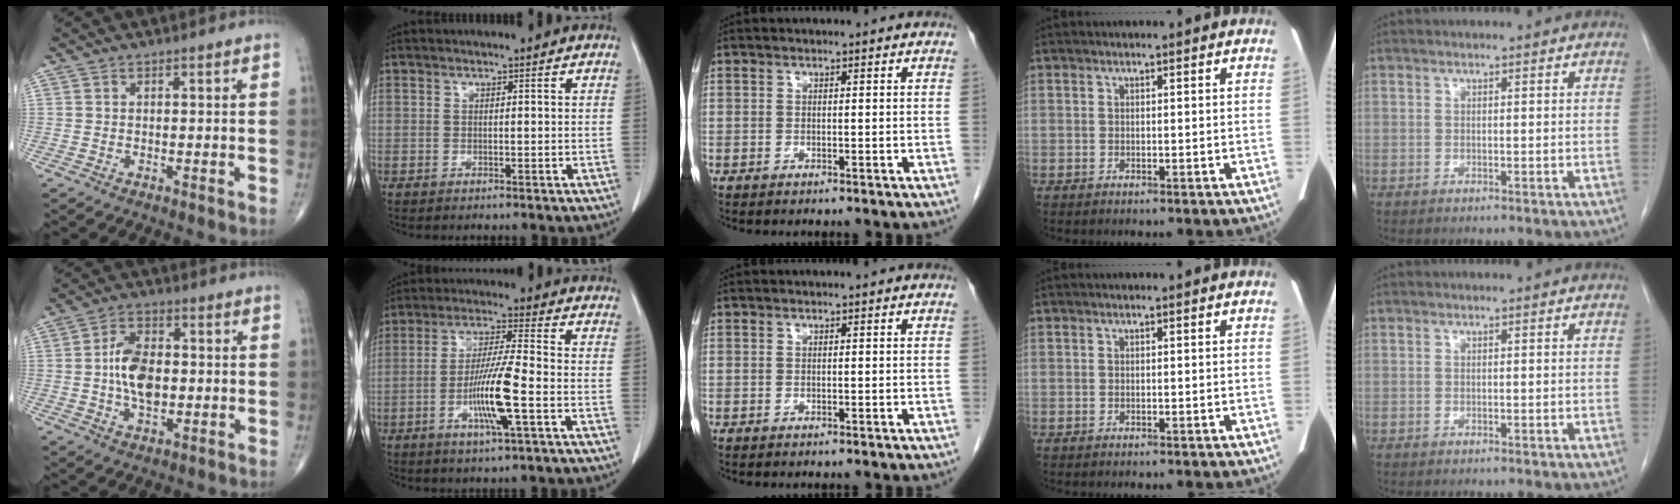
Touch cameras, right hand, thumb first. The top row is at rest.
{"thumb": {"total": 9.6, "force": [-0.3, 5.6, 7.7], "torque": [-0.128, 0.009, -0.008]}, "index": {"total": 10.0, "force": [-3.1, 0.1, 9.6], "torque": [-0.184, -0.010, -0.061]}}